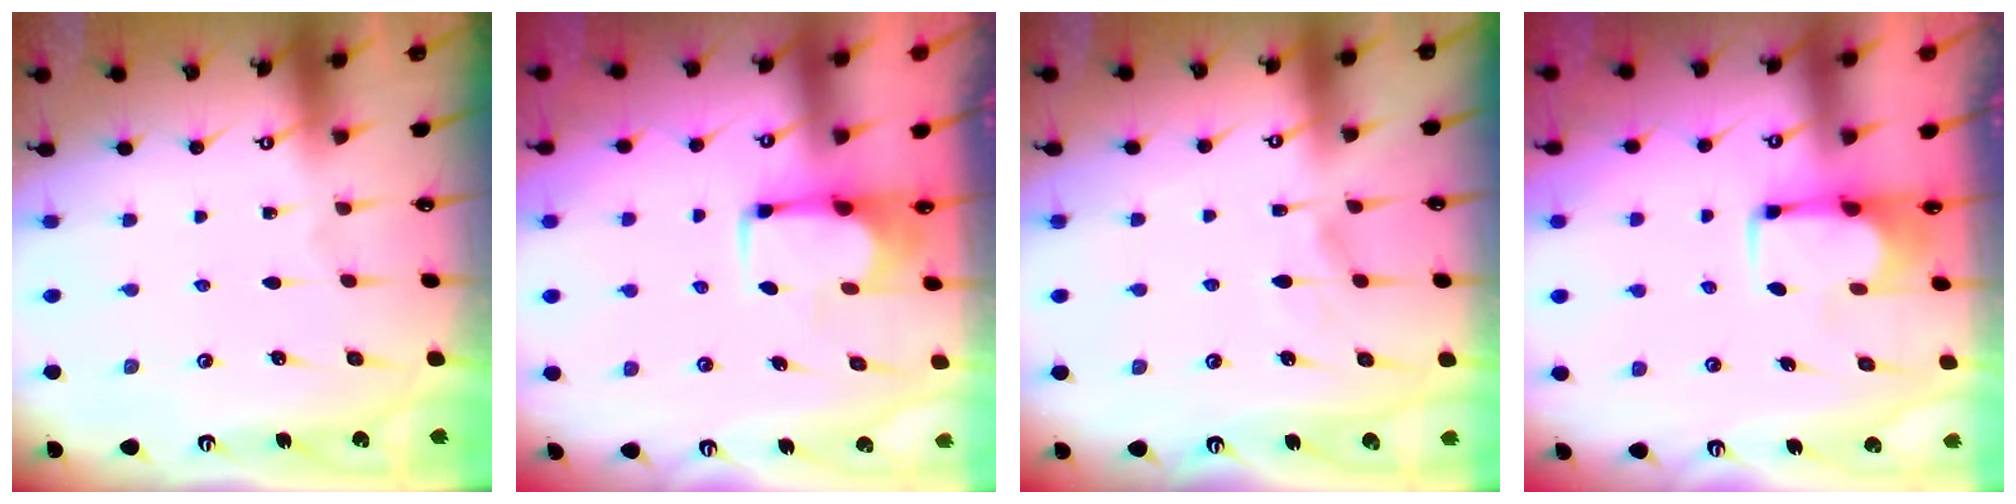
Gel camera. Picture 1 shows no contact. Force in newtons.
{"total": 1.9, "press": 1.6, "slide": 1.0}
{"total": 5.4, "press": 5.4, "slide": 0.6}
{"total": 1.8, "press": 1.7, "slide": 0.6}